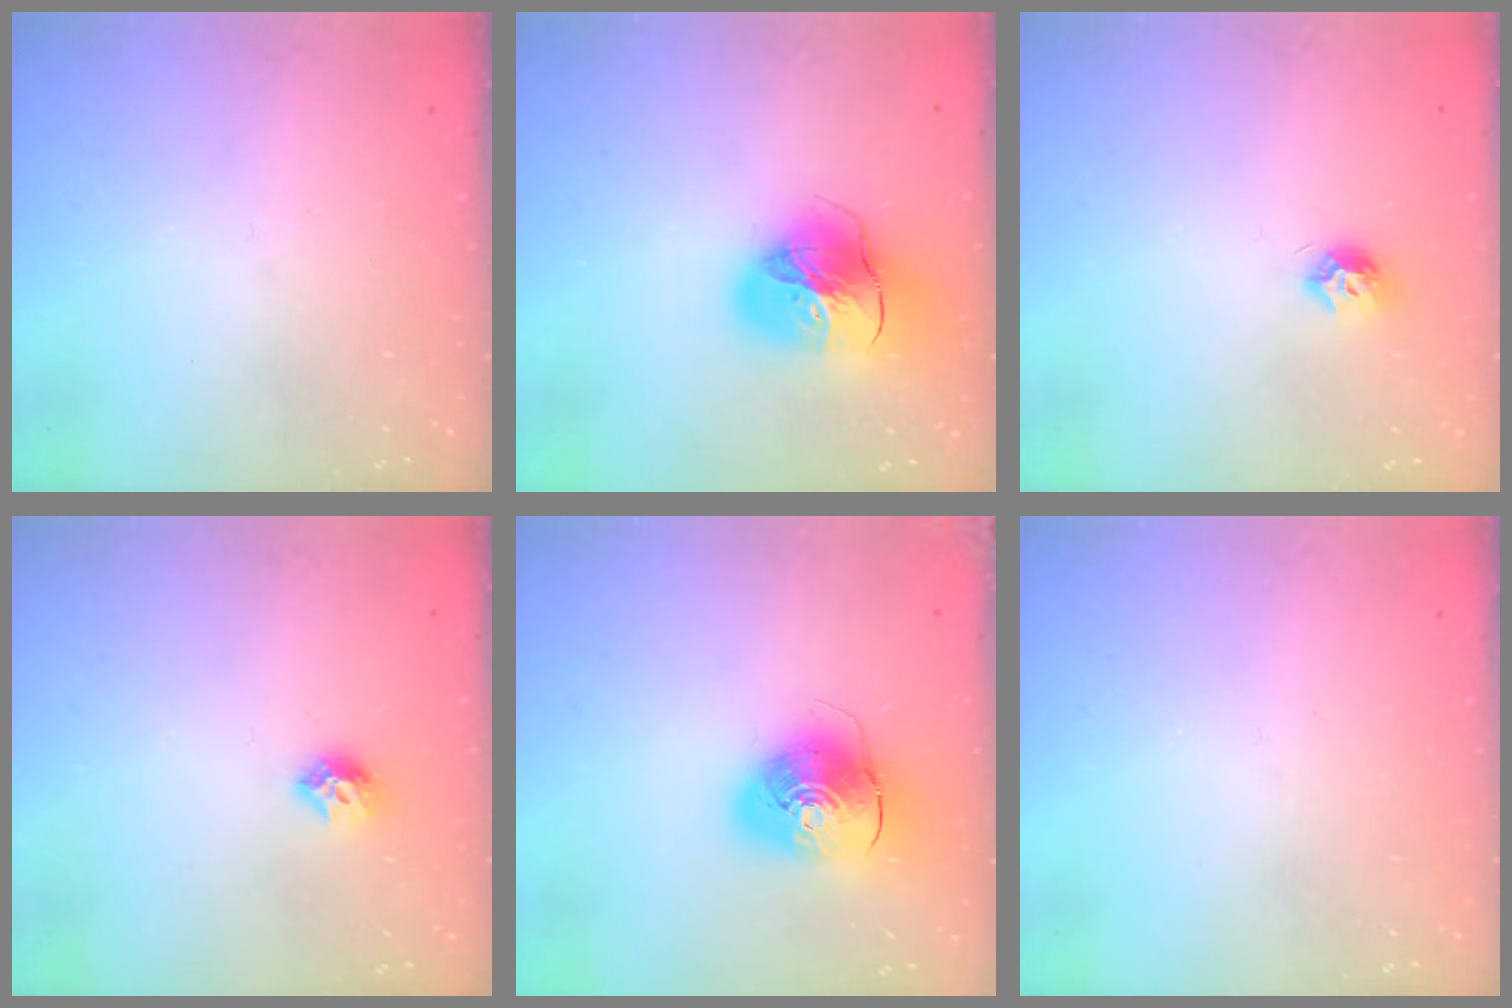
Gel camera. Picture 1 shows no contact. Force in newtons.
{"total": 19.2, "press": 19.0, "slide": 2.1}
{"total": 6.5, "press": 6.5, "slide": 0.3}
{"total": 8.2, "press": 8.2, "slide": 0.3}
{"total": 10.8, "press": 10.6, "slide": 1.9}
{"total": 0.0}